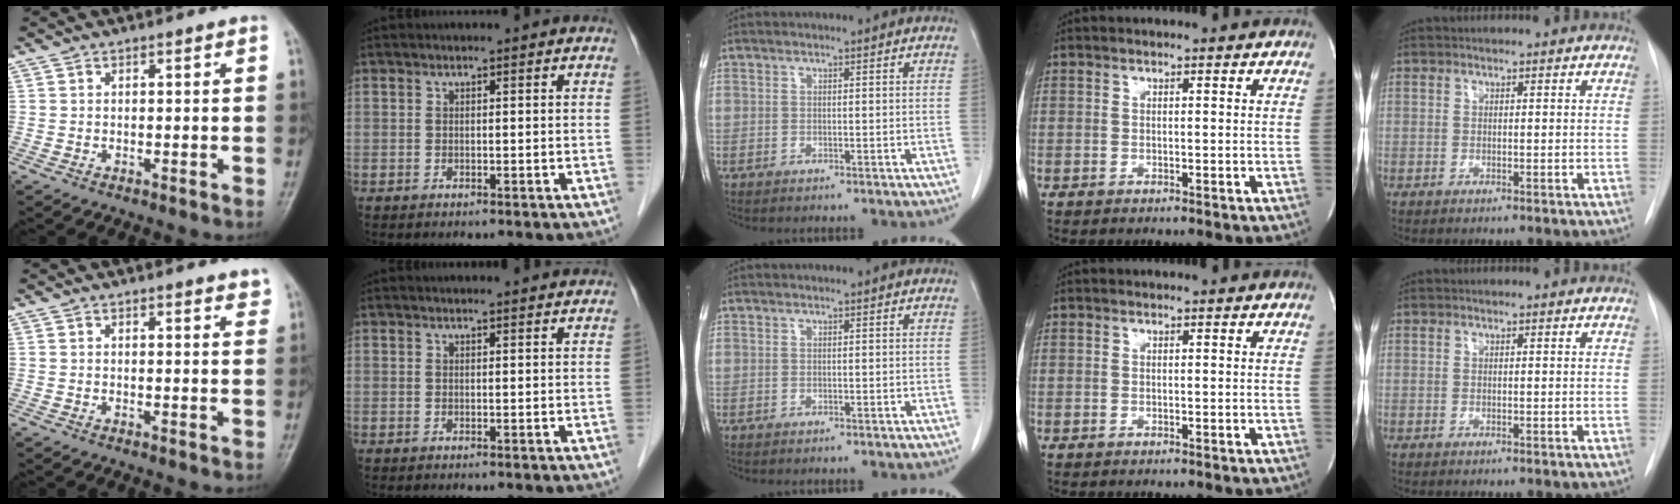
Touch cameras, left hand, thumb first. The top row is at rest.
{"thumb": {"total": 2.5, "force": [2.1, 0.7, 1.3], "torque": [-0.002, -0.007, 0.023]}, "index": {"total": 3.8, "force": [3.7, 0.3, 0.8], "torque": [-0.014, 0.010, 0.039]}}